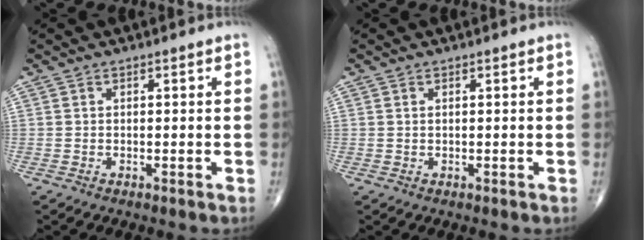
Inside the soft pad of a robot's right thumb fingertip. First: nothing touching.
{"total": 0.0}